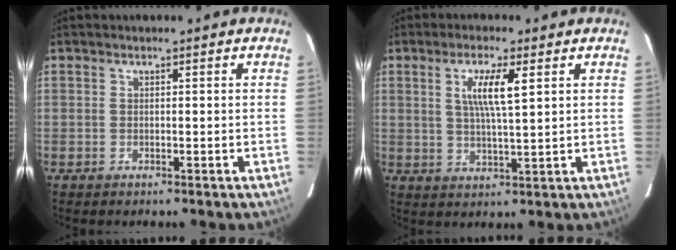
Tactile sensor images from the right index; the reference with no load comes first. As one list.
[{"total": 6.4, "force": [2.2, 0.7, 6.0], "torque": [-0.112, -0.001, 0.040]}]